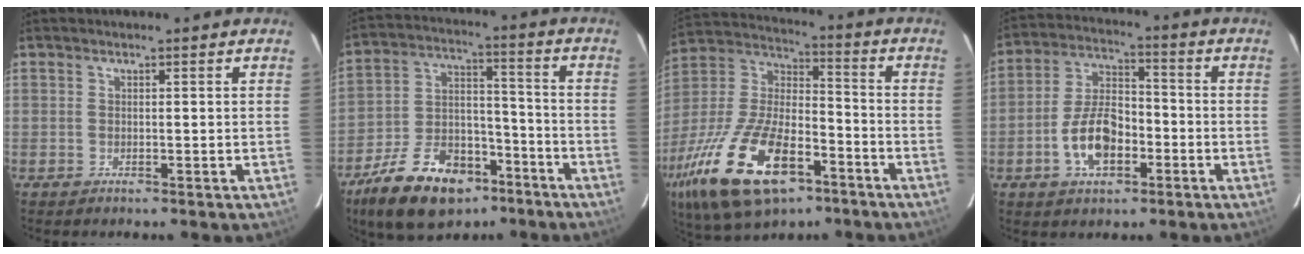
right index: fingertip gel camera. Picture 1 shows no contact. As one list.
[{"total": 18.3, "force": [-11.6, 10.0, 10.0], "torque": [-0.209, 0.013, -0.187]}, {"total": 26.0, "force": [-13.5, 11.7, 18.9], "torque": [-0.395, -0.029, -0.231]}, {"total": 10.9, "force": [-4.1, 6.0, 8.2], "torque": [-0.166, 0.016, -0.067]}]